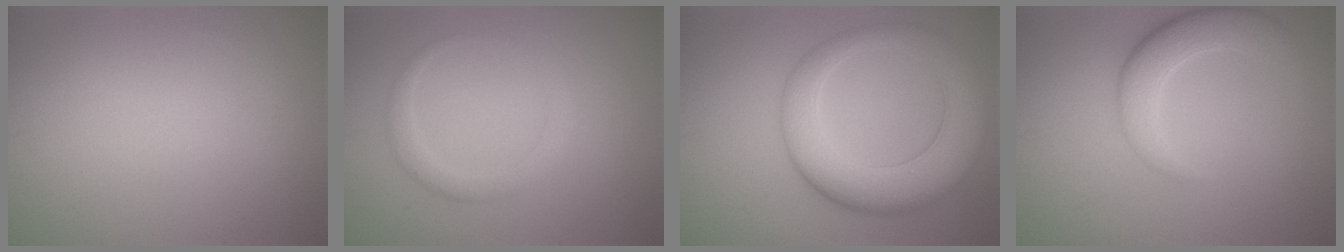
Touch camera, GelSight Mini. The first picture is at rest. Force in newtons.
{"total": 1.8, "press": 1.8, "slide": 0.1}
{"total": 8.0, "press": 8.0, "slide": 0.2}
{"total": 4.5, "press": 4.5, "slide": 0.5}